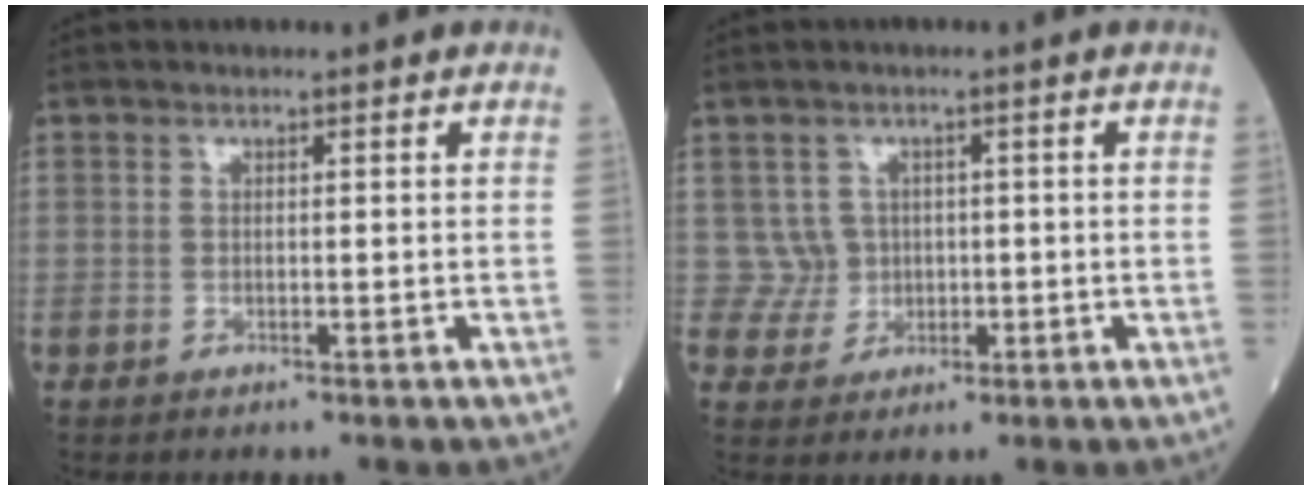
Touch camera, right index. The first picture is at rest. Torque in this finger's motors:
{"motor_torque": [-0.39, 0.04, -0.19, -0.06]}